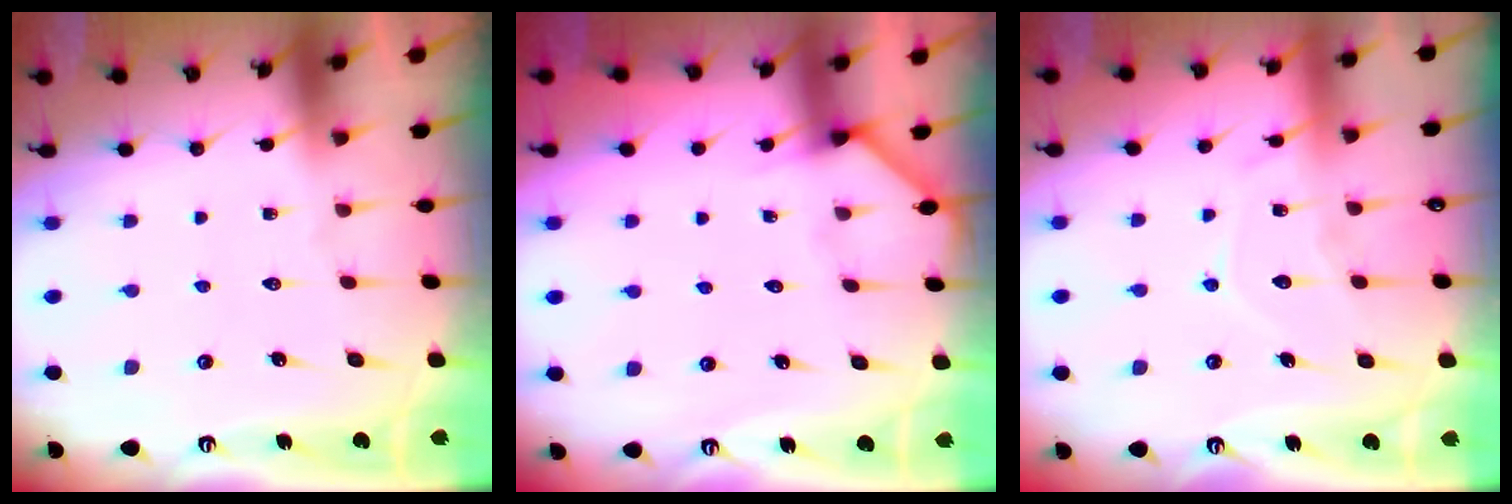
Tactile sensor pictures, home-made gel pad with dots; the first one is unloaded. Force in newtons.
{"total": 3.0, "press": 3.0, "slide": 0.2}
{"total": 8.8, "press": 8.8, "slide": 0.9}